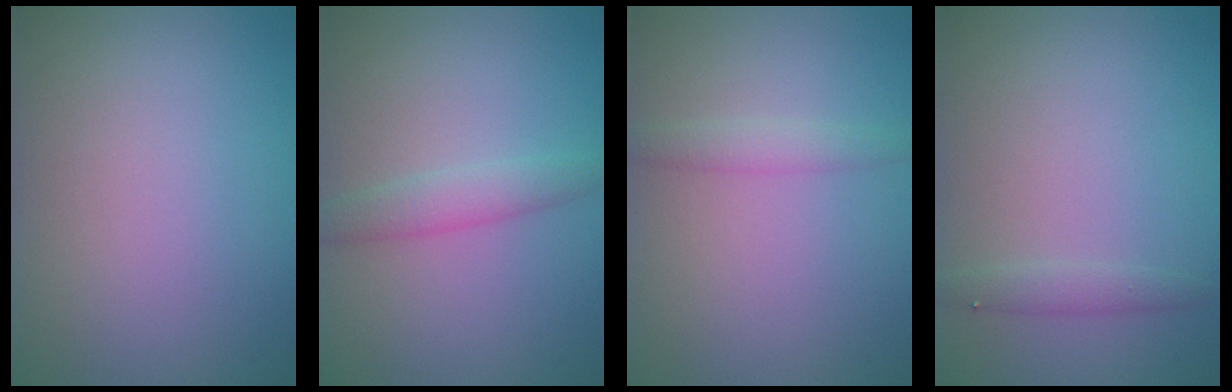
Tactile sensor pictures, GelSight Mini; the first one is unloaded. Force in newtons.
{"total": 2.2, "press": 2.2, "slide": 0.2}
{"total": 1.5, "press": 1.5, "slide": 0.0}
{"total": 0.7, "press": 0.7, "slide": 0.1}